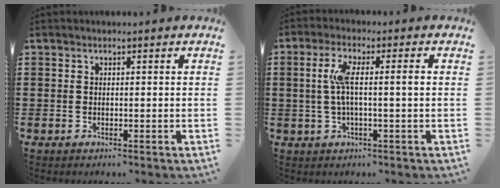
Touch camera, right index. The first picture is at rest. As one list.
[{"total": 5.4, "force": [0.3, 0.6, 5.3], "torque": [-0.099, 0.000, 0.000]}]